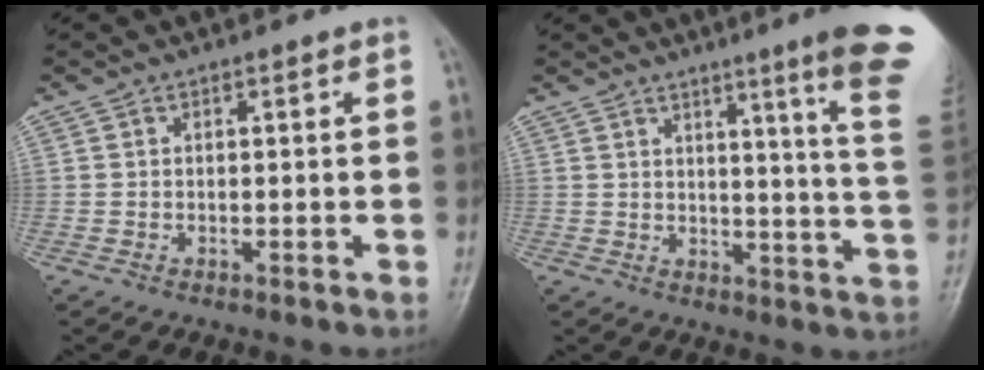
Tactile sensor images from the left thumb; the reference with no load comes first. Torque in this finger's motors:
{"motor_torque": [0.66, 0.40, 1.37, -1.41, 0.27]}